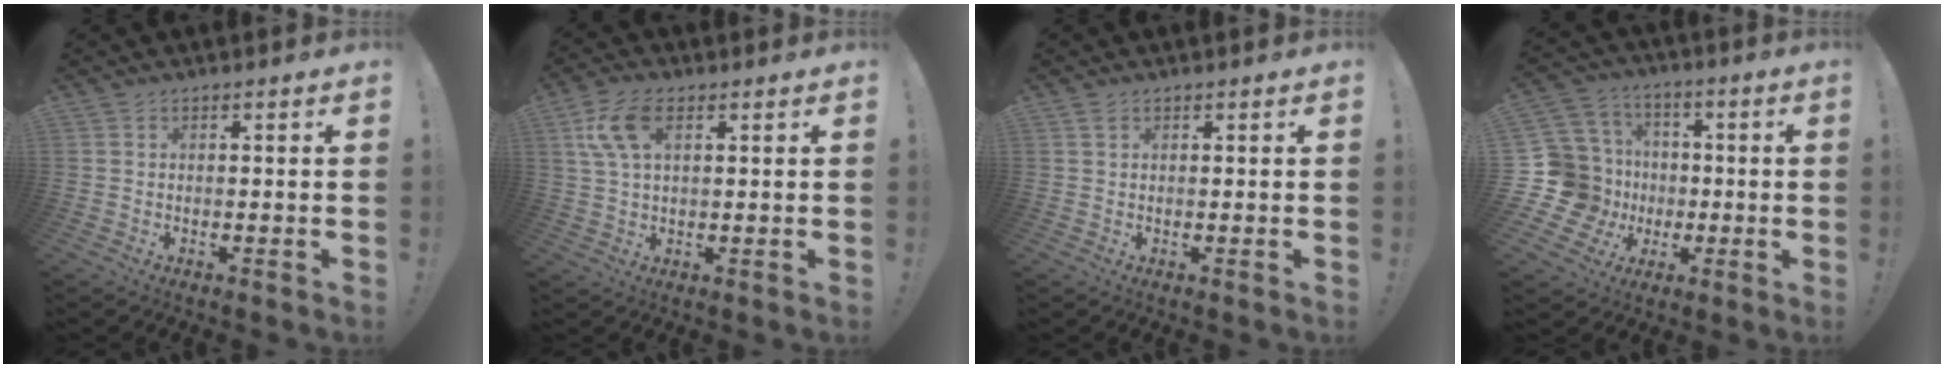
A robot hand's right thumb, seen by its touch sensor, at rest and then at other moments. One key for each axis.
{"total": 9.8, "fx": 3.6, "fy": 5.1, "fz": 7.6, "tx": -0.150, "ty": 0.005, "tz": 0.068}
{"total": 1.0, "fx": 0.7, "fy": 0.5, "fz": 0.6, "tx": -0.006, "ty": -0.002, "tz": 0.011}
{"total": 19.3, "fx": -1.5, "fy": 17.0, "fz": 8.9, "tx": -0.191, "ty": 0.007, "tz": 0.006}